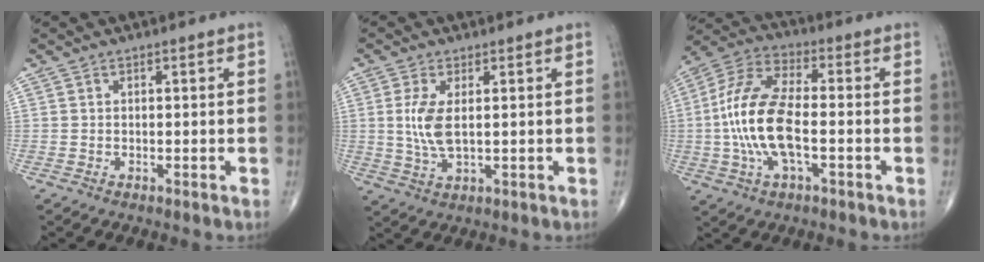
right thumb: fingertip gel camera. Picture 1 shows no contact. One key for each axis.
{"total": 6.0, "fx": 0.8, "fy": 2.4, "fz": 5.4, "tx": -0.126, "ty": -0.010, "tz": 0.019}
{"total": 15.5, "fx": -2.2, "fy": 6.5, "fz": 13.9, "tx": -0.296, "ty": 0.027, "tz": -0.046}